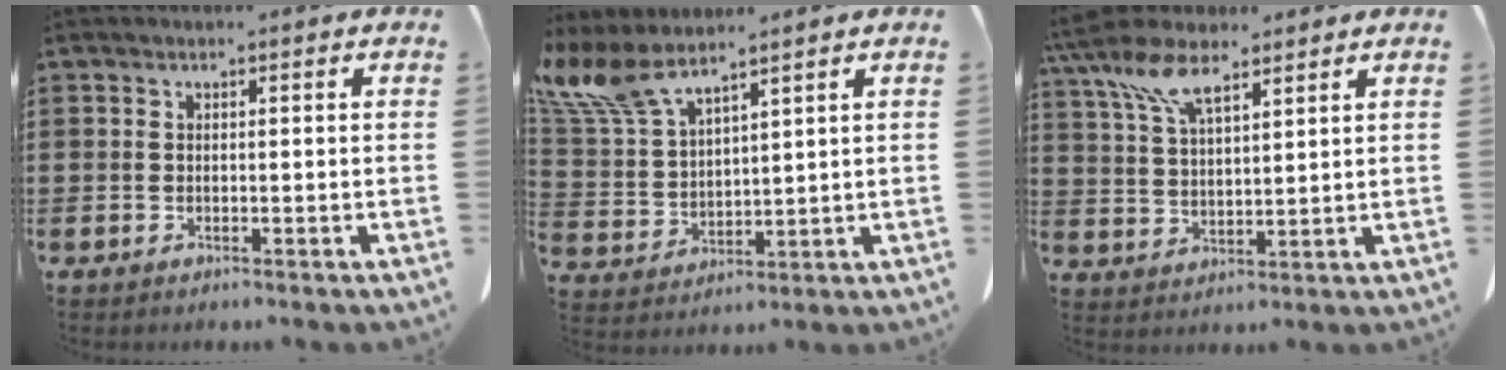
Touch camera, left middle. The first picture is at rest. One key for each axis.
{"total": 8.3, "fx": 6.3, "fy": 2.2, "fz": 5.0, "tx": -0.131, "ty": -0.026, "tz": 0.114}
{"total": 9.3, "fx": 6.5, "fy": 3.2, "fz": 5.8, "tx": -0.138, "ty": -0.011, "tz": 0.117}